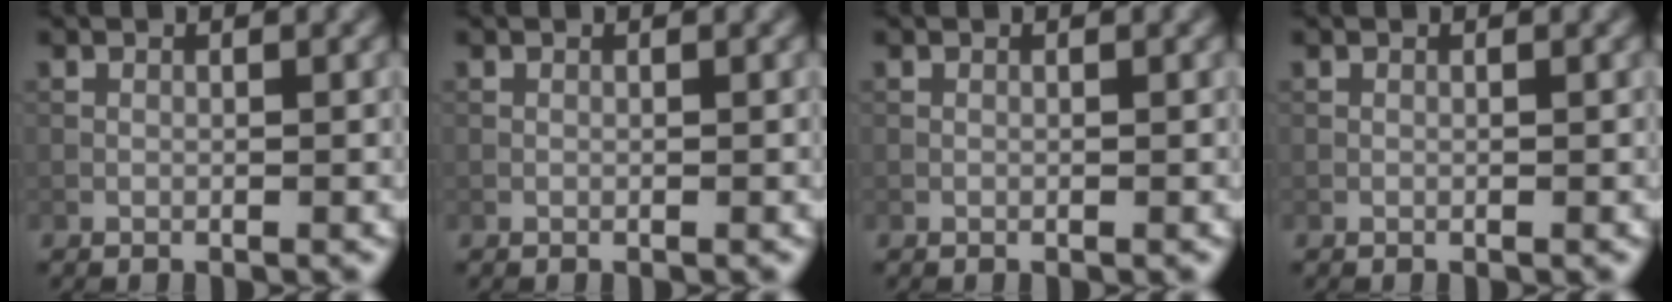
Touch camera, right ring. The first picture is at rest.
{"total": 0.0}
{"total": 0.0}
{"total": 0.0}